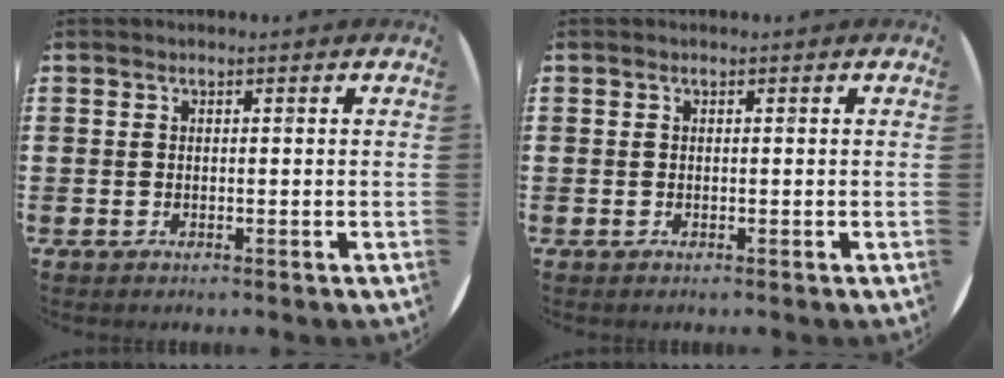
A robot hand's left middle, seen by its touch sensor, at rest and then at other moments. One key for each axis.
{"total": 0.0}